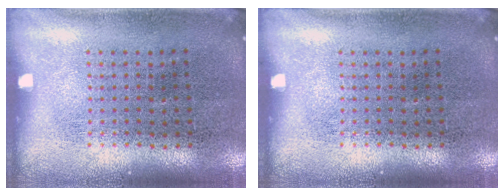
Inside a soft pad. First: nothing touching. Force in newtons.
{"total": 0.0}